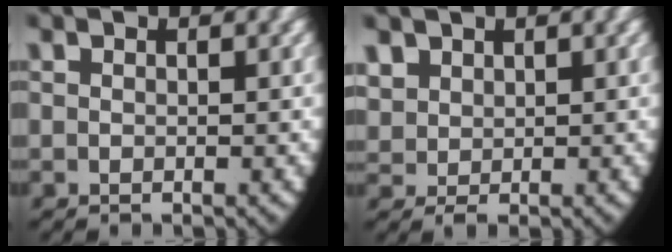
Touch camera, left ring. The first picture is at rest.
{"total": 2.6, "force": [1.1, 2.1, 1.1], "torque": [-0.035, -0.012, 0.033]}